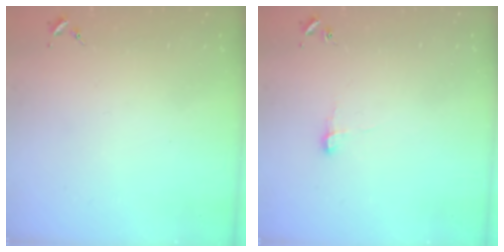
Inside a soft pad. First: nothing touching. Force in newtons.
{"total": 6.8, "press": 6.8, "slide": 0.7}